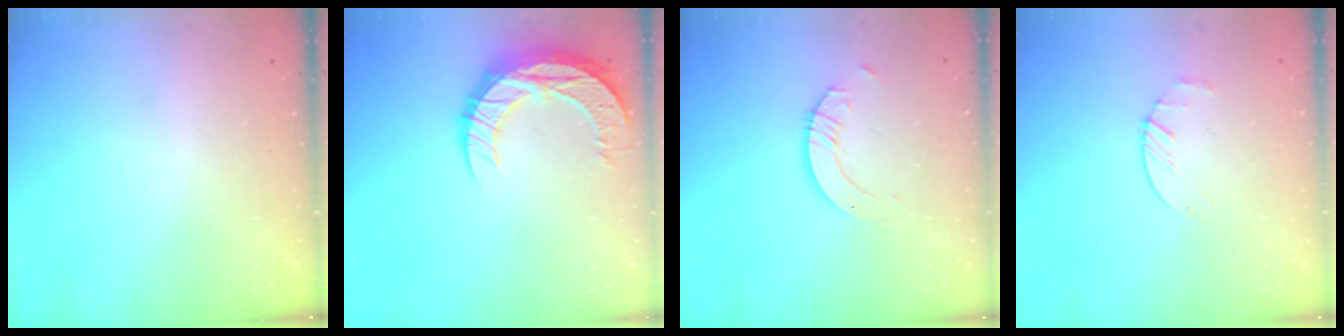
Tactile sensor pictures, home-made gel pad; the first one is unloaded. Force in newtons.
{"total": 12.8, "press": 12.8, "slide": 0.9}
{"total": 3.5, "press": 3.5, "slide": 0.1}
{"total": 2.2, "press": 2.2, "slide": 0.3}